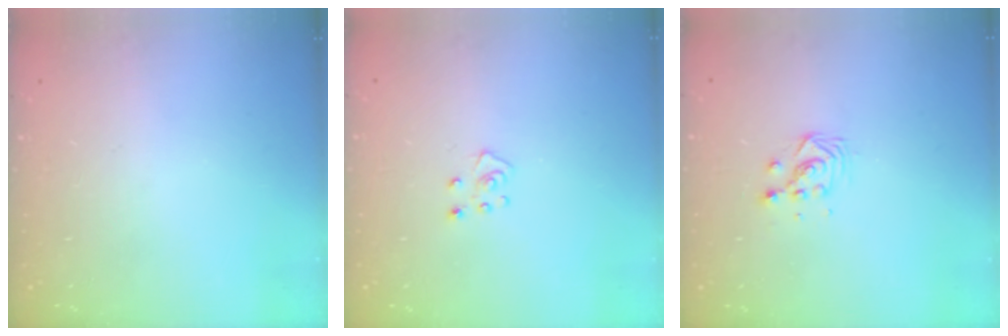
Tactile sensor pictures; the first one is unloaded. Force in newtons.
{"total": 4.2, "press": 4.1, "slide": 0.3}
{"total": 3.3, "press": 3.3, "slide": 0.2}